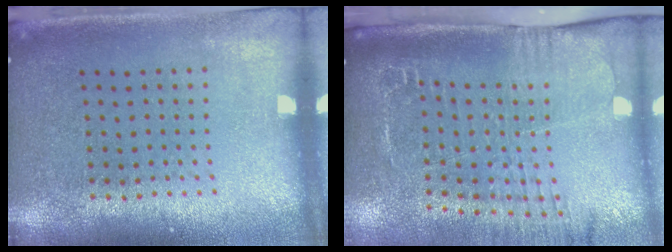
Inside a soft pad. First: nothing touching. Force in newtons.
{"total": 2.6, "press": 2.0, "slide": 1.7}